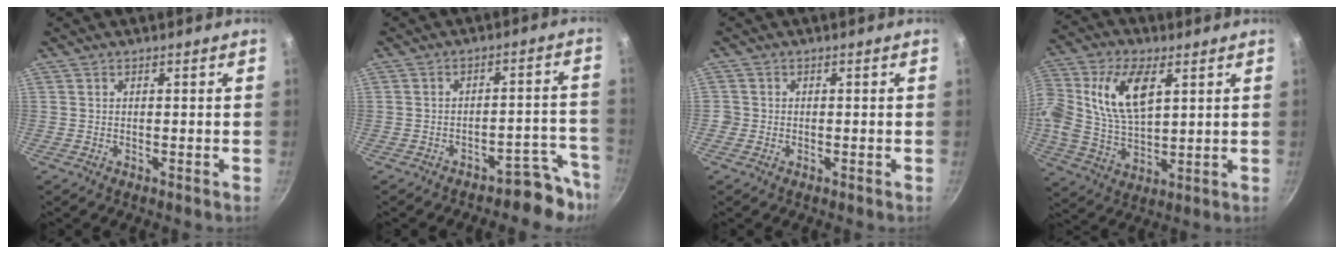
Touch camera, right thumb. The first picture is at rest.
{"total": 7.2, "force": [-6.1, 2.8, 2.6], "torque": [0.030, 0.076, -0.080]}
{"total": 1.3, "force": [-0.4, 1.2, 0.2], "torque": [0.000, 0.004, -0.008]}
{"total": 15.8, "force": [4.9, 8.9, 12.2], "torque": [-0.240, 0.003, 0.089]}